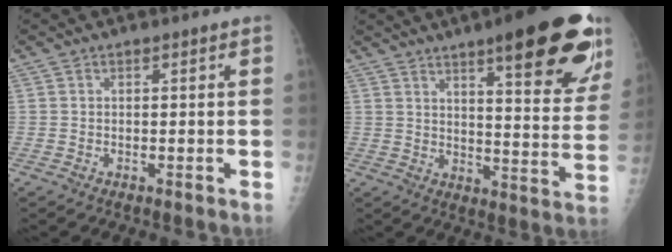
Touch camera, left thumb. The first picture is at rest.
{"total": 23.3, "force": [13.8, 5.4, 18.0], "torque": [-0.206, -0.058, 0.182]}